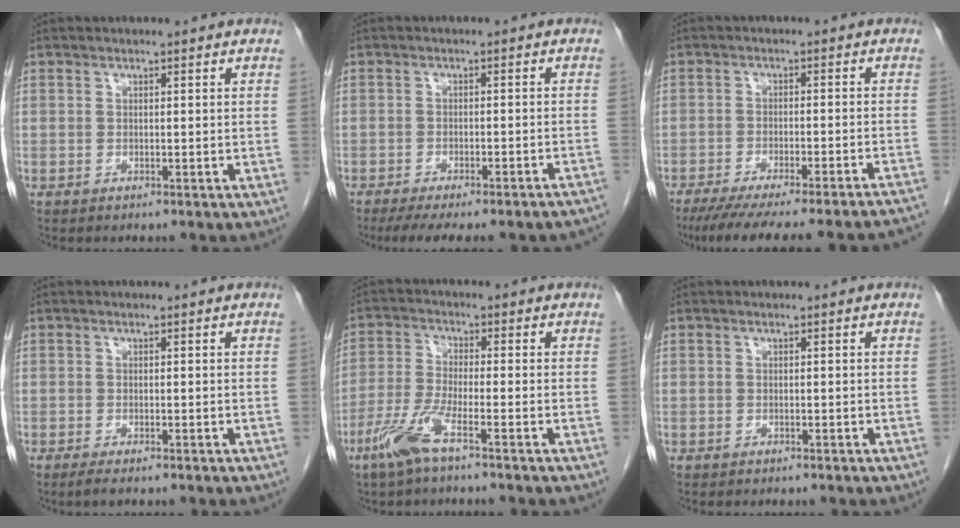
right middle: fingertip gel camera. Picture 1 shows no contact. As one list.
[{"total": 15.4, "force": [-13.6, 1.9, 7.0], "torque": [-0.073, -0.004, -0.165]}, {"total": 23.3, "force": [-21.2, 0.3, 9.7], "torque": [-0.093, -0.039, -0.277]}, {"total": 1.3, "force": [-1.0, 0.1, 0.9], "torque": [-0.025, -0.006, -0.019]}, {"total": 6.4, "force": [-4.0, 0.2, 5.0], "torque": [-0.116, -0.010, -0.086]}, {"total": 0.0}]